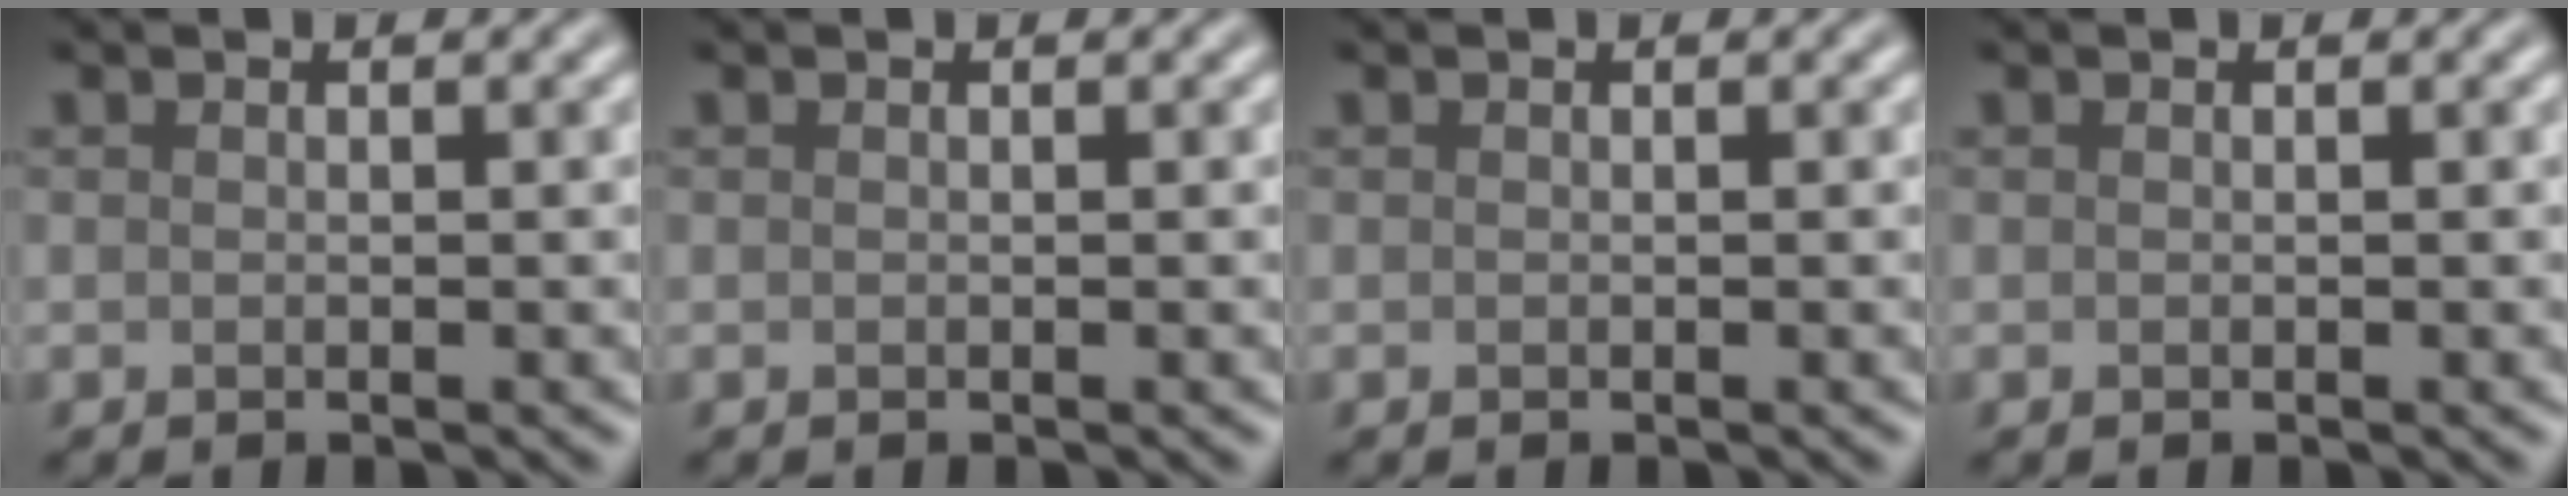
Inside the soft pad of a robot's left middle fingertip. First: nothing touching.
{"total": 0.0}
{"total": 0.0}
{"total": 0.0}